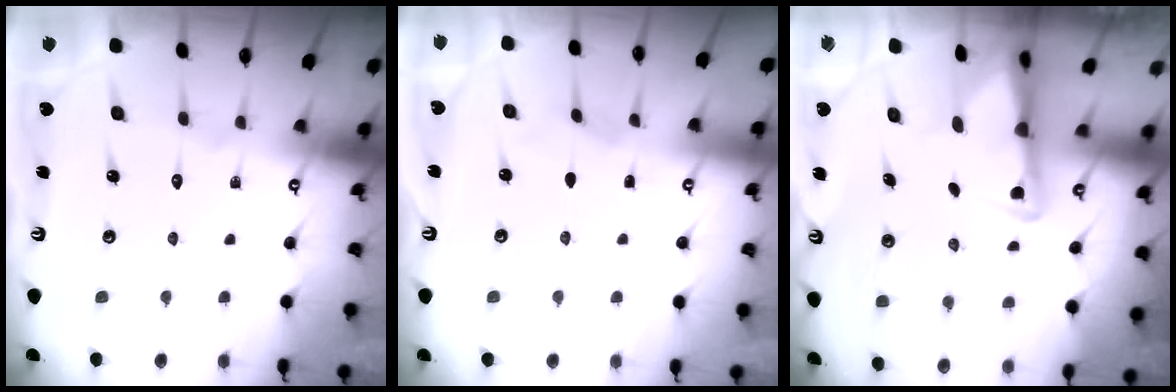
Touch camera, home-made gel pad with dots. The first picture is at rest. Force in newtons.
{"total": 2.7, "press": 2.6, "slide": 0.4}
{"total": 3.2, "press": 3.1, "slide": 0.6}